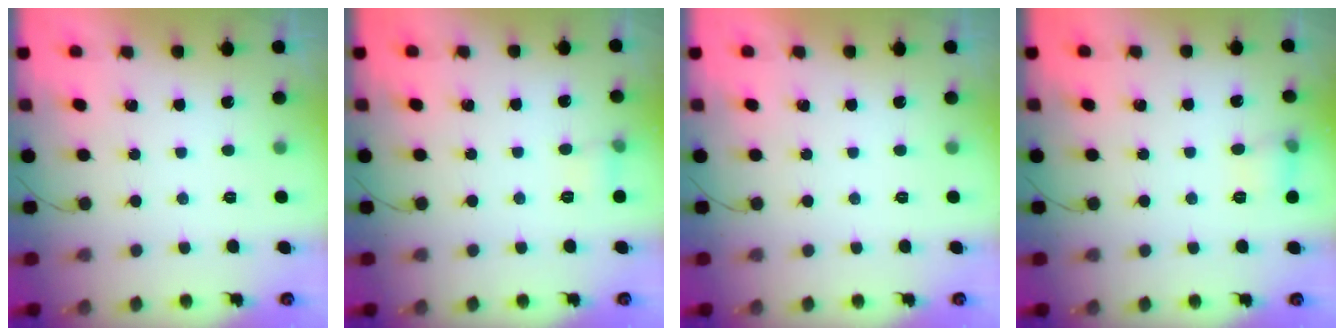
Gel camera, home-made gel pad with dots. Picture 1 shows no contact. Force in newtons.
{"total": 4.8, "press": 4.7, "slide": 1.2}
{"total": 0.0}
{"total": 6.9, "press": 6.7, "slide": 1.7}